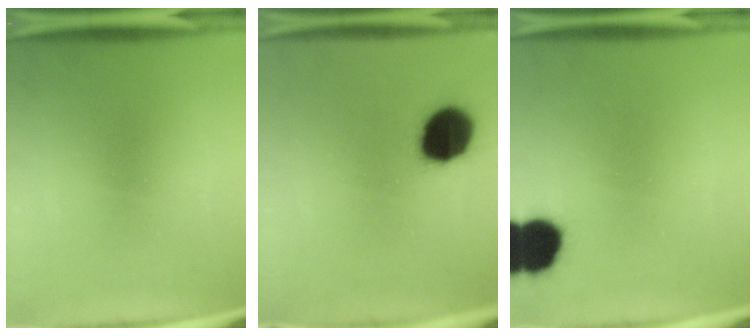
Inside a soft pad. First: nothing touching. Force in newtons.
{"total": 14.3}
{"total": 10.9}